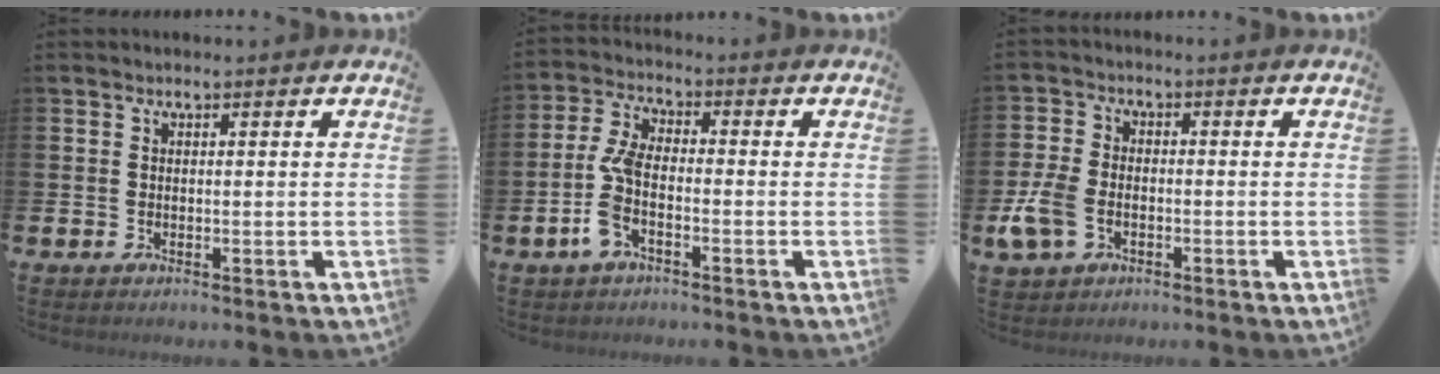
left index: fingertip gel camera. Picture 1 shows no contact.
{"total": 5.6, "force": [-1.5, 2.5, 4.8], "torque": [-0.113, 0.003, -0.035]}
{"total": 5.6, "force": [-1.7, 3.9, 3.7], "torque": [-0.085, 0.008, -0.033]}